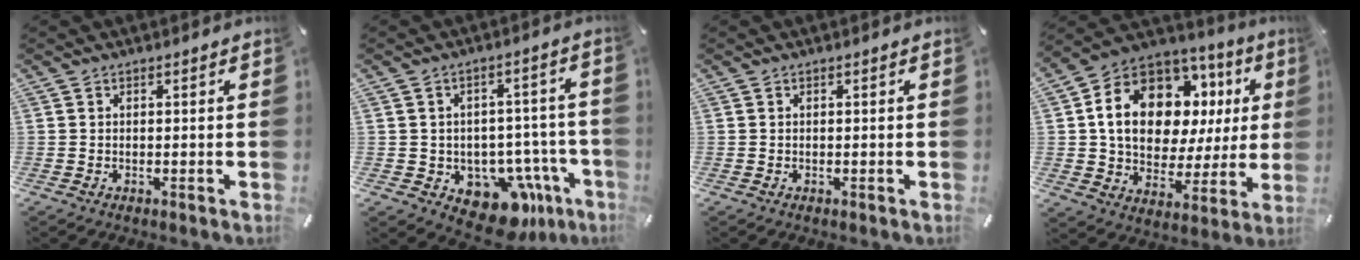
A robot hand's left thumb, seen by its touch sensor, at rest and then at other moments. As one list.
[{"total": 12.4, "force": [-6.6, 8.1, 6.8], "torque": [-0.070, 0.035, -0.097]}, {"total": 0.0}, {"total": 17.7, "force": [5.7, 12.6, 11.0], "torque": [-0.192, -0.032, 0.103]}]